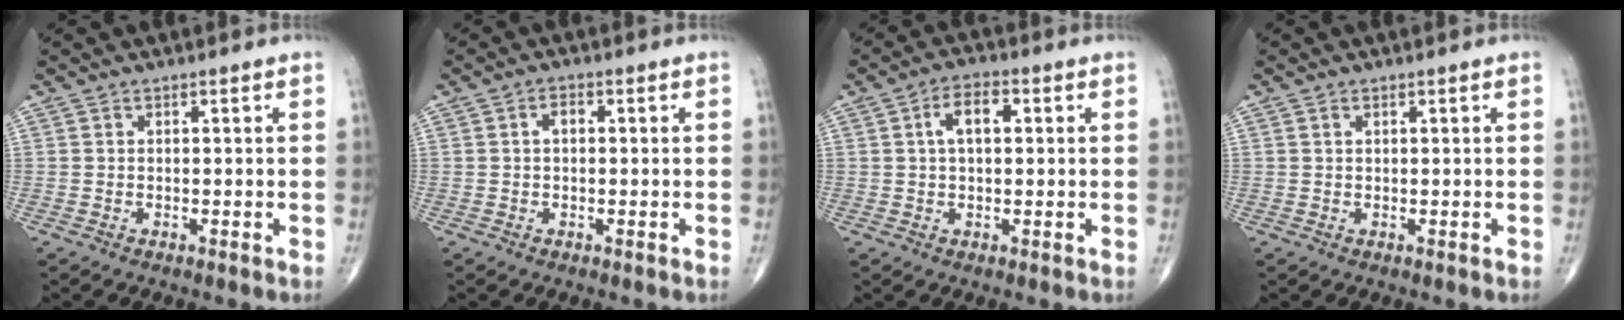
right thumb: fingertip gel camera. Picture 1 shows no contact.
{"total": 2.1, "force": [0.2, 1.3, 1.7], "torque": [-0.026, 0.009, 0.000]}
{"total": 5.8, "force": [1.3, 3.0, 4.7], "torque": [-0.079, 0.013, 0.016]}
{"total": 0.6, "force": [0.4, 0.3, 0.3], "torque": [-0.007, 0.001, 0.007]}